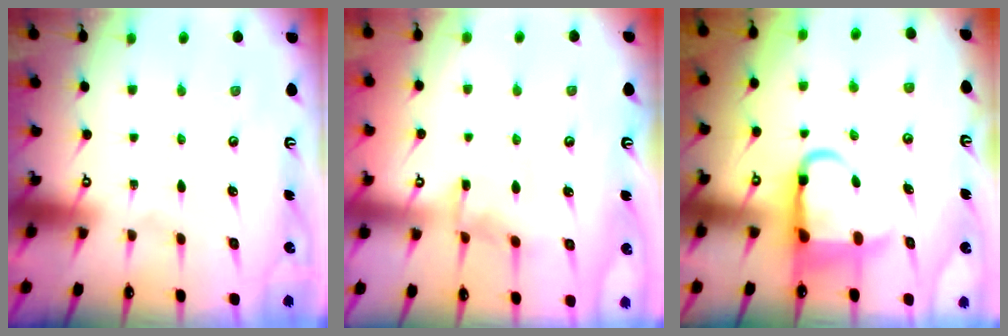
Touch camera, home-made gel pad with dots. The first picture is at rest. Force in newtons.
{"total": 6.3, "press": 6.3, "slide": 0.7}
{"total": 8.2, "press": 8.0, "slide": 2.0}